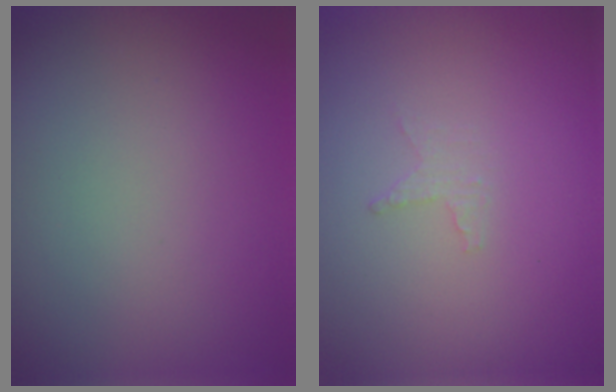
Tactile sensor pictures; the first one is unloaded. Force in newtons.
{"total": 0.9, "press": 0.8, "slide": 0.3}